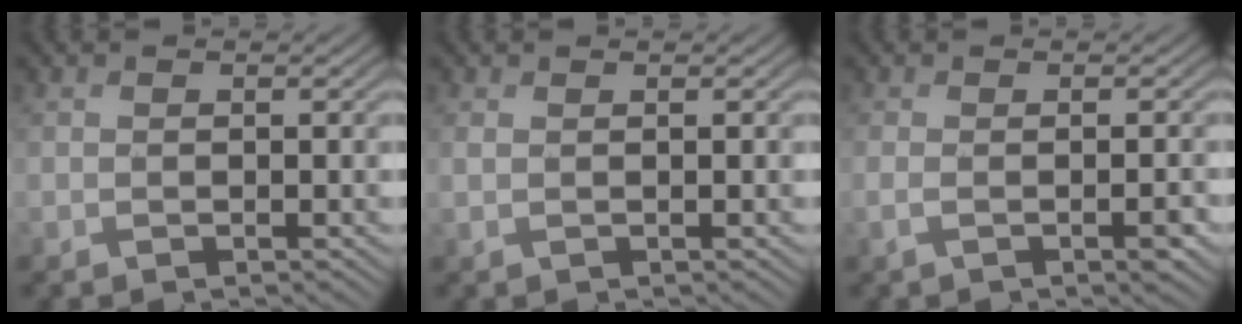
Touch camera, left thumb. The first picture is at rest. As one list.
[{"total": 0.8, "force": [0.4, 0.2, 0.7], "torque": [-0.020, 0.002, 0.008]}, {"total": 2.6, "force": [-0.7, 0.6, 2.5], "torque": [-0.045, -0.001, -0.014]}]